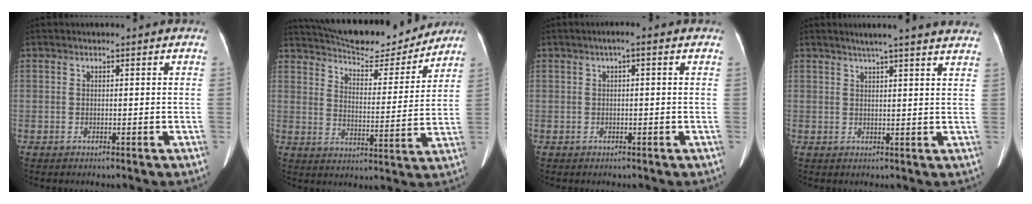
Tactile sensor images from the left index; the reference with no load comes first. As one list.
[{"total": 18.1, "force": [16.7, 3.5, 6.0], "torque": [-0.095, -0.002, 0.242]}, {"total": 1.5, "force": [0.6, 0.1, 1.4], "torque": [-0.026, 0.009, 0.006]}, {"total": 14.8, "force": [13.1, 0.3, 7.0], "torque": [-0.096, 0.010, 0.152]}]